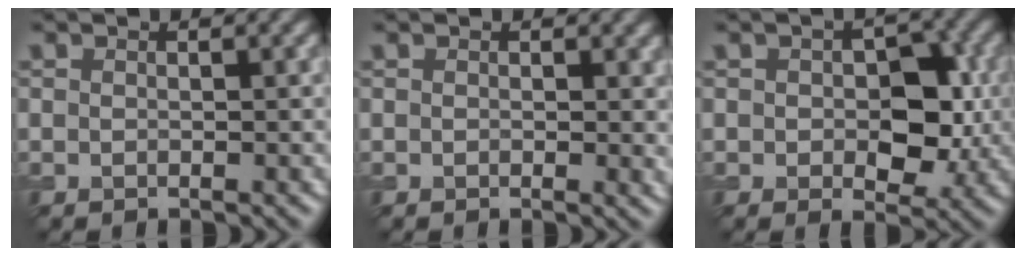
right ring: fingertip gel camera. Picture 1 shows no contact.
{"total": 1.4, "force": [0.5, 0.6, 1.2], "torque": [-0.009, 0.002, 0.006]}
{"total": 5.8, "force": [0.0, 3.5, 4.7], "torque": [-0.061, -0.004, 0.002]}